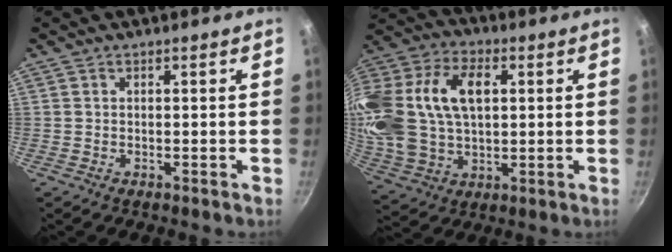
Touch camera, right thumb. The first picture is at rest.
{"total": 24.7, "force": [4.9, 16.2, 18.0], "torque": [-0.375, 0.018, 0.089]}